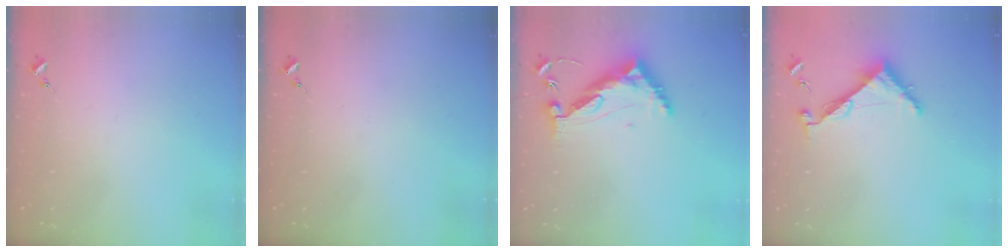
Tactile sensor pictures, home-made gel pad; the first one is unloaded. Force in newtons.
{"total": 0.0}
{"total": 10.2, "press": 10.2, "slide": 0.8}
{"total": 6.8, "press": 6.8, "slide": 0.3}